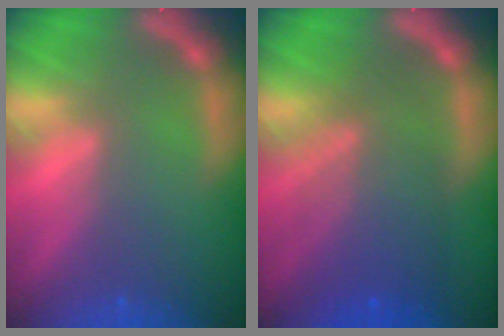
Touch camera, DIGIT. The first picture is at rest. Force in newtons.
{"total": 7.5}